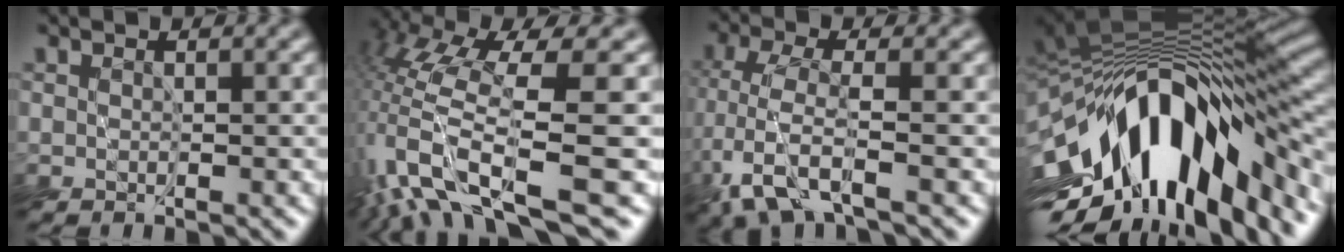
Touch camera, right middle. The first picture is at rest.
{"total": 12.0, "force": [-4.4, 3.1, 10.7], "torque": [-0.238, 0.006, -0.063]}
{"total": 4.6, "force": [-2.7, 0.9, 3.6], "torque": [-0.084, -0.011, -0.061]}
{"total": 14.8, "force": [-5.8, 6.0, 12.1], "torque": [-0.189, 0.013, -0.094]}